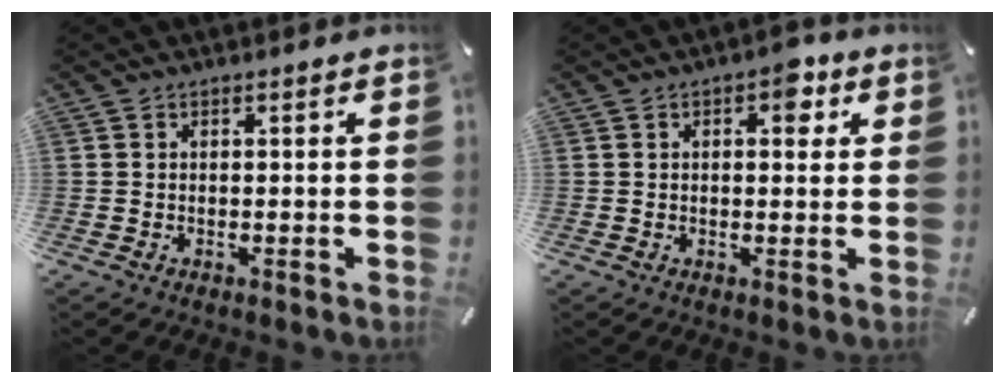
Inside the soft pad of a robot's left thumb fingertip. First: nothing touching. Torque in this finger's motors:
{"motor_torque": [0.35, -0.19, 0.13, 0.26, -0.02]}